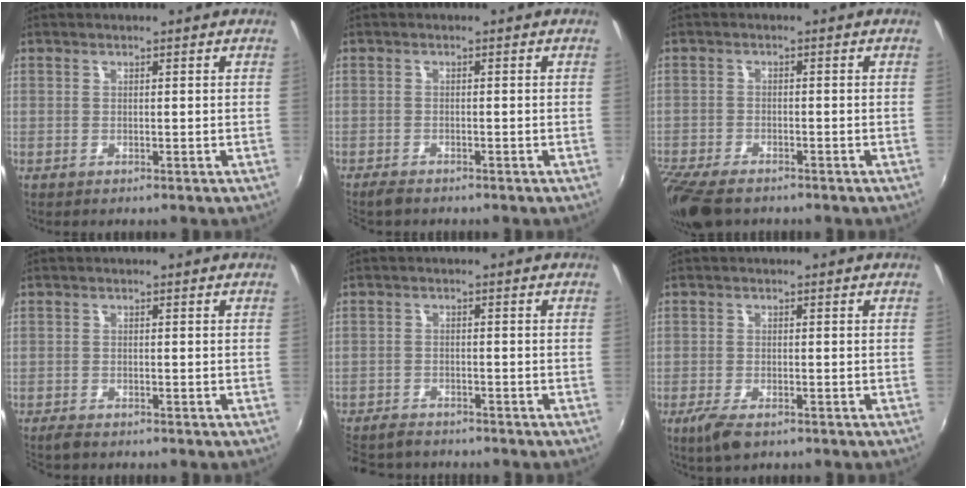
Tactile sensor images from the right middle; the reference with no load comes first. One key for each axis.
{"total": 2.5, "fx": -2.2, "fy": 0.7, "fz": 0.8, "tx": -0.025, "ty": -0.010, "tz": -0.043}
{"total": 10.2, "fx": -8.1, "fy": 3.7, "fz": 5.1, "tx": -0.138, "ty": -0.044, "tz": -0.150}
{"total": 2.3, "fx": -2.2, "fy": 0.5, "fz": 0.7, "tx": -0.022, "ty": -0.011, "tz": -0.042}
{"total": 8.1, "fx": -7.2, "fy": 3.0, "fz": 2.3, "tx": -0.074, "ty": -0.012, "tz": -0.121}
{"total": 4.5, "fx": -3.0, "fy": 1.6, "fz": 3.0, "tx": -0.073, "ty": -0.016, "tz": -0.056}